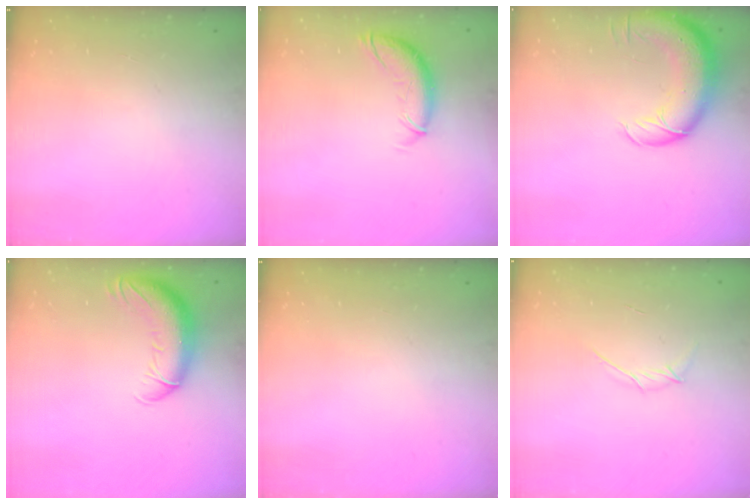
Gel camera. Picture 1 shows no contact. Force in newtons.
{"total": 10.8, "press": 10.6, "slide": 1.8}
{"total": 14.5, "press": 14.1, "slide": 3.5}
{"total": 12.8, "press": 12.4, "slide": 3.1}
{"total": 0.0}
{"total": 4.2, "press": 4.2, "slide": 0.8}